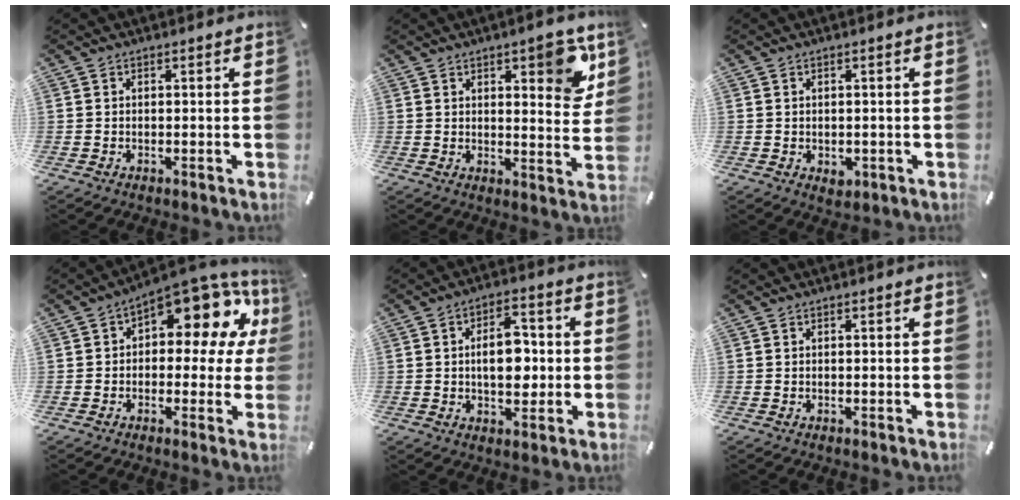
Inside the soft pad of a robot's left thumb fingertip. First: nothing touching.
{"total": 9.5, "force": [5.3, 3.7, 7.0], "torque": [-0.078, -0.027, 0.084]}
{"total": 2.2, "force": [-0.6, 1.8, 1.1], "torque": [-0.010, 0.000, -0.011]}
{"total": 13.5, "force": [7.5, 6.7, 9.0], "torque": [-0.121, -0.066, 0.126]}
{"total": 9.8, "force": [0.0, 6.1, 7.6], "torque": [-0.122, 0.002, -0.005]}
{"total": 0.0}